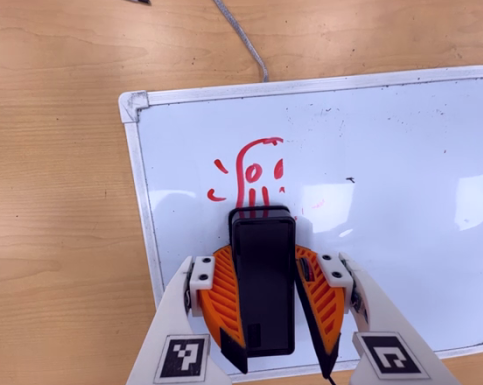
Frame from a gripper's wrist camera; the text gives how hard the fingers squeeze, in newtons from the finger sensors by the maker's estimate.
{"total": 10.1, "left": 9.8, "right": 10.4}